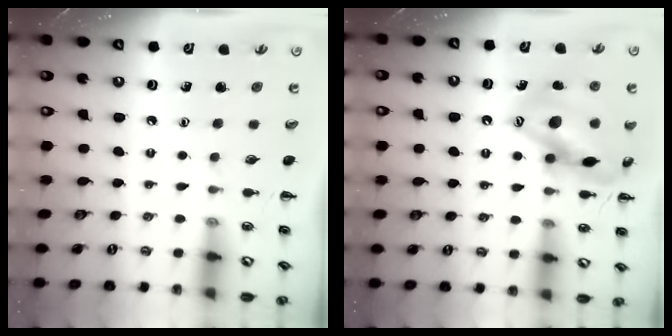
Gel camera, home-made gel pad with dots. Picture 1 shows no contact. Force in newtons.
{"total": 16.8, "press": 16.8, "slide": 1.7}